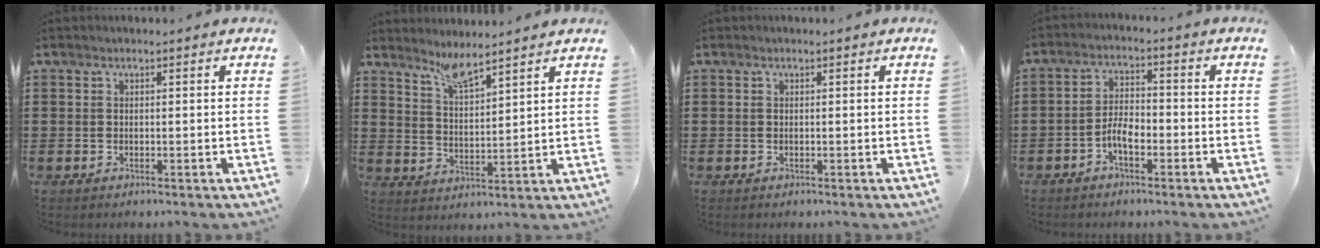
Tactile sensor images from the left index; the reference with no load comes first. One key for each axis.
{"total": 5.0, "fx": 4.4, "fy": 0.1, "fz": 2.2, "tx": -0.059, "ty": -0.013, "tz": 0.079}
{"total": 0.0}
{"total": 4.2, "fx": -2.2, "fy": 1.8, "fz": 3.1, "tx": -0.068, "ty": 0.005, "tz": -0.046}